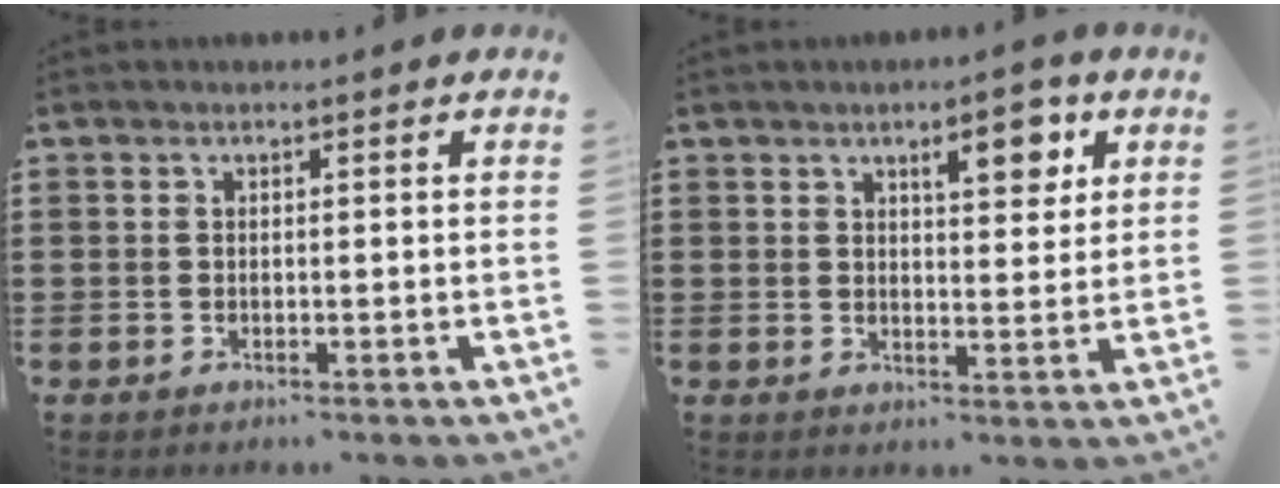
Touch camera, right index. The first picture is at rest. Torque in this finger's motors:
{"motor_torque": [0.15, 0.02, 0.13, 0.03]}